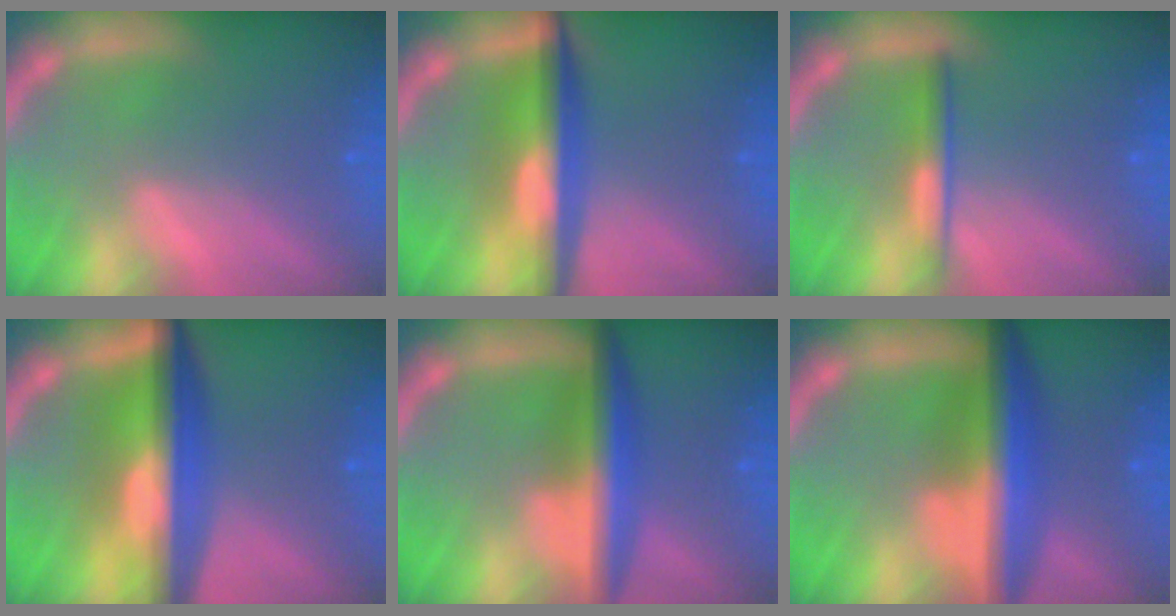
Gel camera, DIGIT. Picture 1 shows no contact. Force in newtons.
{"total": 7.1}
{"total": 2.4}
{"total": 10.0}
{"total": 6.0}
{"total": 8.0}